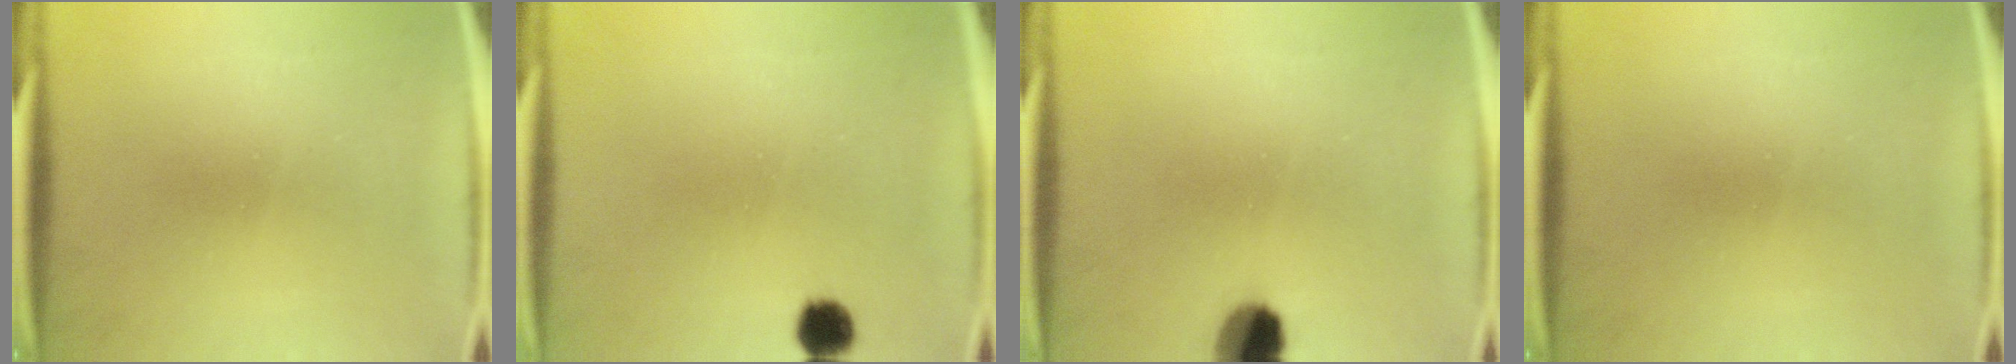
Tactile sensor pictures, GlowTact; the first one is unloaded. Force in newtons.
{"total": 3.8}
{"total": 6.5}
{"total": 0.0}